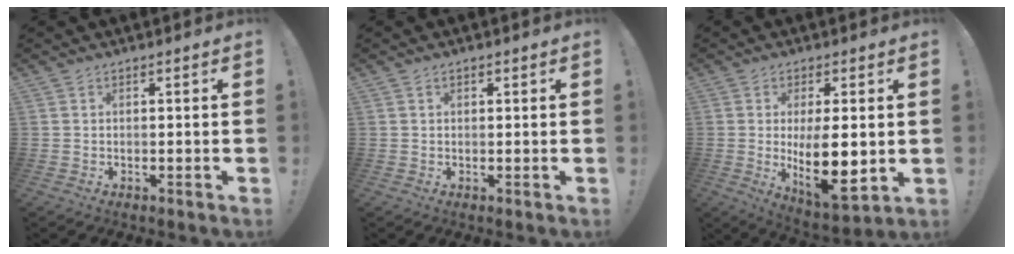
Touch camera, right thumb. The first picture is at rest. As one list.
[{"total": 0.6, "force": [0.3, 0.5, 0.3], "torque": [-0.001, 0.000, 0.005]}, {"total": 14.9, "force": [-0.3, 6.2, 13.5], "torque": [-0.225, -0.019, 0.003]}]